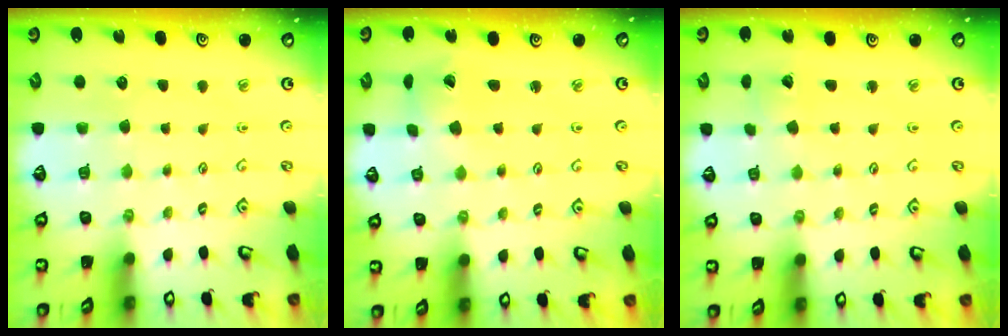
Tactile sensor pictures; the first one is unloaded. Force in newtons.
{"total": 1.6, "press": 1.5, "slide": 0.3}
{"total": 2.8, "press": 2.8, "slide": 0.3}